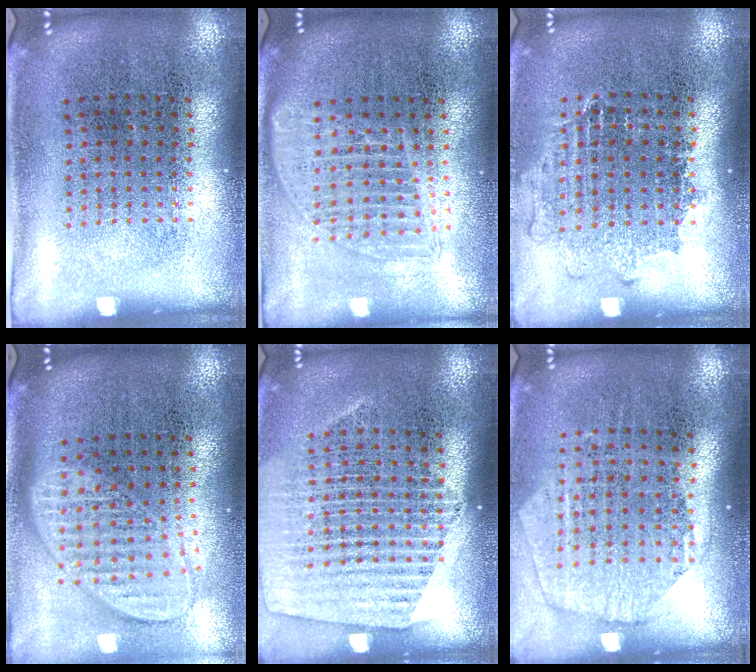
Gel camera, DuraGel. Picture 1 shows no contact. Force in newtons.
{"total": 1.6, "press": 1.4, "slide": 0.8}
{"total": 1.1, "press": 1.0, "slide": 0.5}
{"total": 1.9, "press": 1.5, "slide": 1.1}
{"total": 1.6, "press": 1.5, "slide": 0.6}
{"total": 1.8, "press": 1.6, "slide": 0.8}